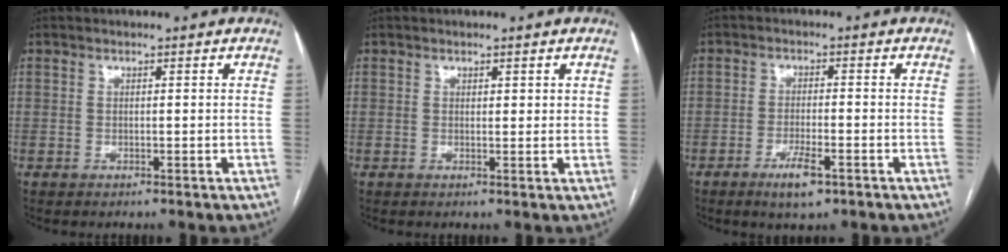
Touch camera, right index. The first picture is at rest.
{"total": 1.3, "force": [0.8, 0.6, 0.8], "torque": [-0.004, -0.002, 0.010]}
{"total": 4.8, "force": [-2.8, 1.0, 3.8], "torque": [-0.072, -0.004, -0.045]}